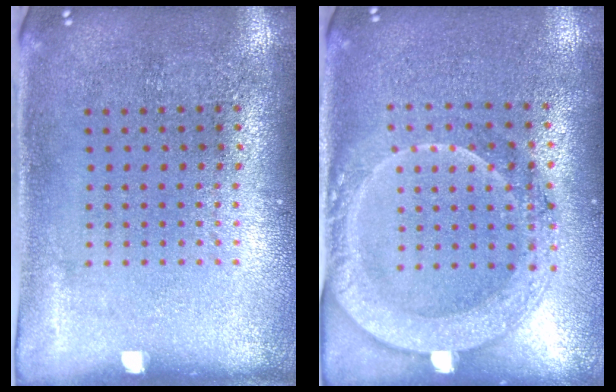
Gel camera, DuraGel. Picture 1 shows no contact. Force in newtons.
{"total": 1.9, "press": 1.8, "slide": 0.6}